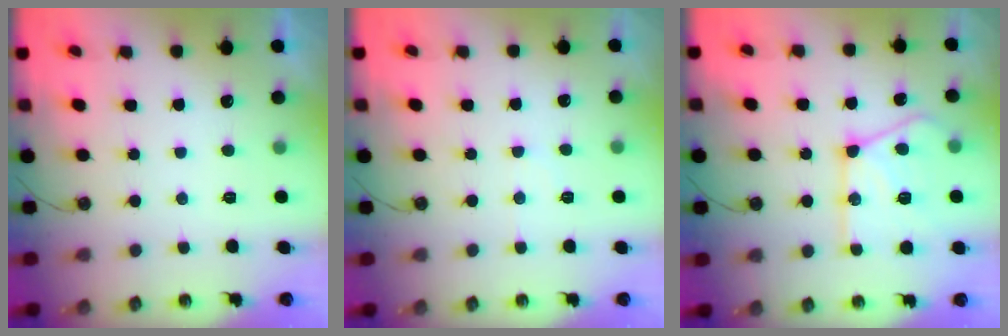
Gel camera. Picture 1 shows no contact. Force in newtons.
{"total": 4.8, "press": 4.8, "slide": 0.6}
{"total": 17.9, "press": 17.8, "slide": 2.1}